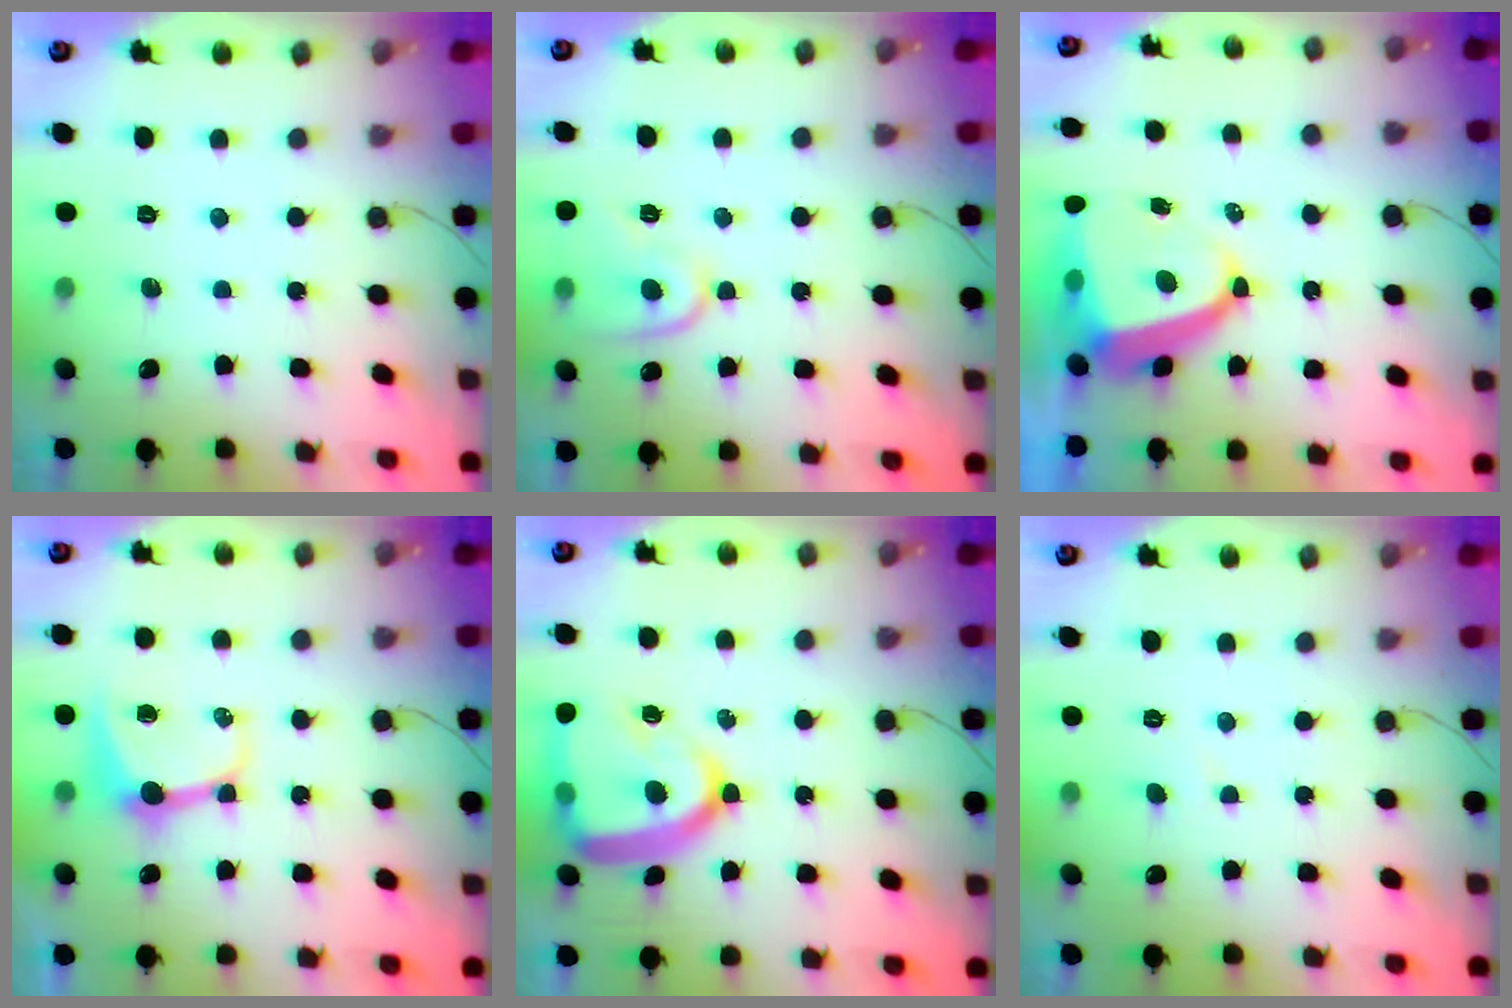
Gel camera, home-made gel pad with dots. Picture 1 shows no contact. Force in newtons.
{"total": 9.8, "press": 9.8, "slide": 0.8}
{"total": 9.4, "press": 9.3, "slide": 1.0}
{"total": 8.6, "press": 8.6, "slide": 1.0}
{"total": 19.2, "press": 19.1, "slide": 1.7}
{"total": 2.0, "press": 2.0, "slide": 0.3}